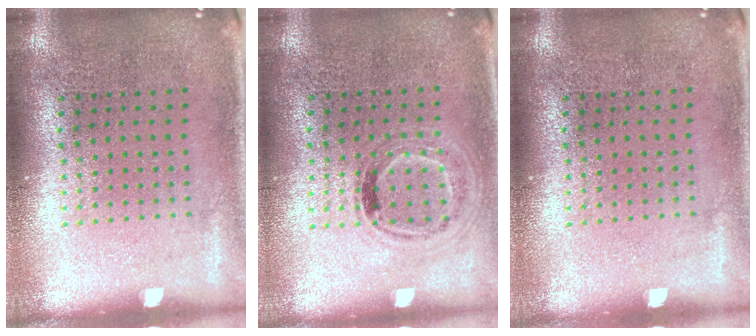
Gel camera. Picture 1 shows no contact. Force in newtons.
{"total": 1.0, "press": 0.9, "slide": 0.3}
{"total": 0.0}